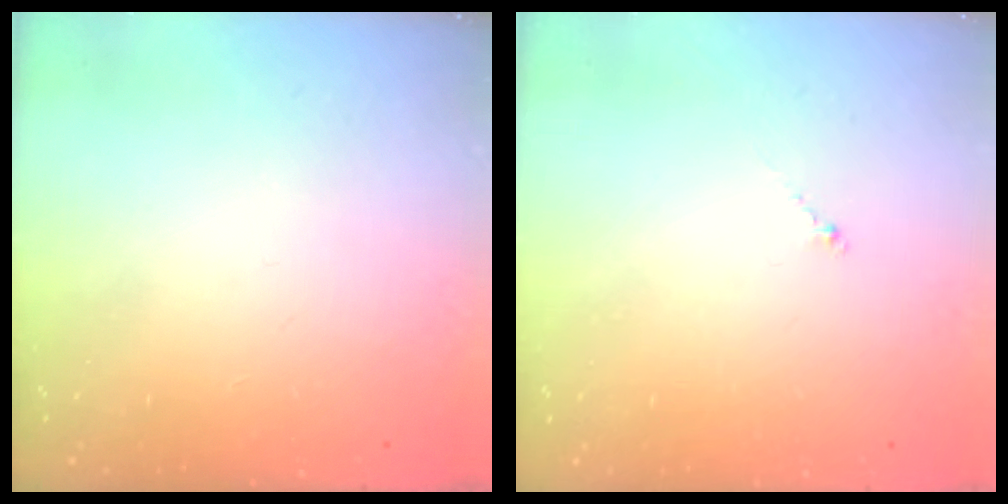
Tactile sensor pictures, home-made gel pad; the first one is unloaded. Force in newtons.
{"total": 0.7, "press": 0.6, "slide": 0.4}